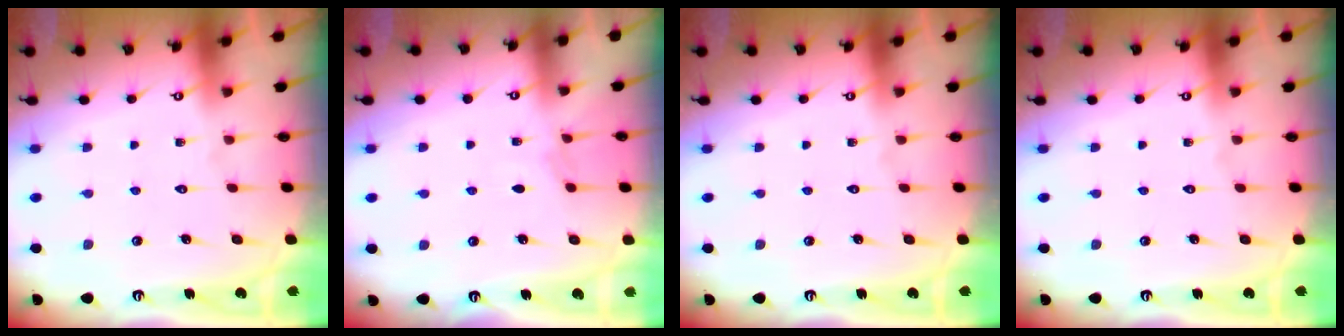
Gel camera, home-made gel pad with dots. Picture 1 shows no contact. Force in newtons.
{"total": 2.8, "press": 2.8, "slide": 0.5}
{"total": 0.0}
{"total": 0.0}